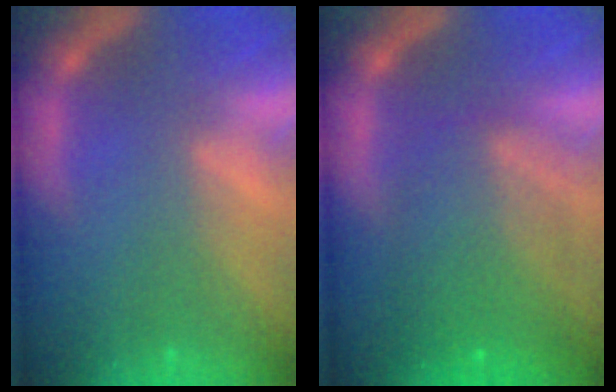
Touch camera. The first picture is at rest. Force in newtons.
{"total": 7.1}